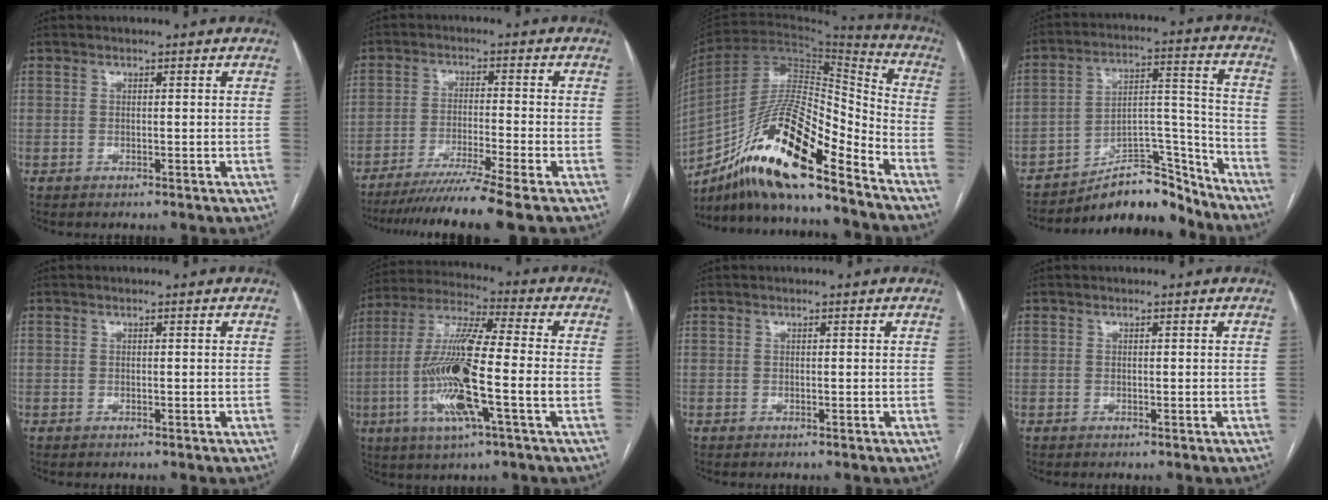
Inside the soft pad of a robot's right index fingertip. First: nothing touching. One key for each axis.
{"total": 10.9, "fx": -8.9, "fy": -2.6, "fz": 5.7, "tx": -0.076, "ty": -0.037, "tz": -0.143}
{"total": 20.9, "fx": -14.2, "fy": 3.2, "fz": 14.9, "tx": -0.281, "ty": -0.007, "tz": -0.255}
{"total": 13.4, "fx": -12.3, "fy": 4.0, "fz": 3.6, "tx": -0.035, "ty": 0.062, "tz": -0.195}
{"total": 0.0}
{"total": 16.3, "fx": -3.5, "fy": 1.0, "fz": 15.9, "tx": -0.322, "ty": -0.008, "tz": -0.070}
{"total": 0.0}
{"total": 0.0}